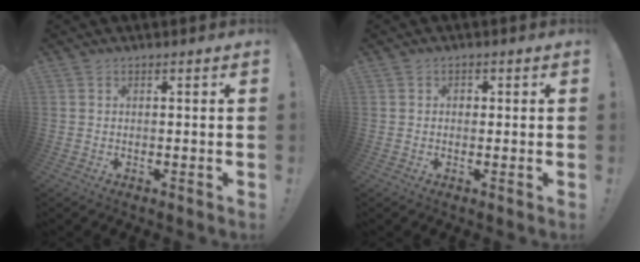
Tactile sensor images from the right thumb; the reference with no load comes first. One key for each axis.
{"total": 1.3, "fx": -0.4, "fy": 1.0, "fz": 0.7, "tx": -0.017, "ty": 0.006, "tz": -0.007}